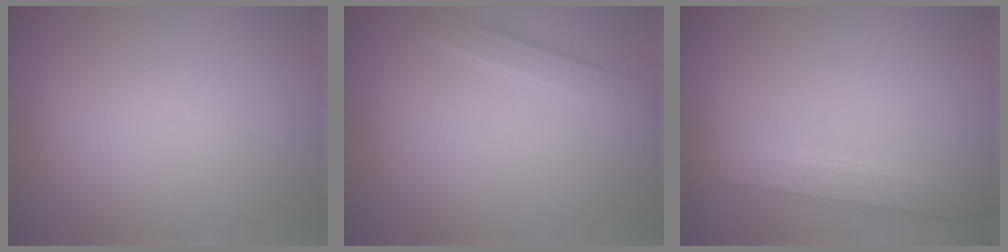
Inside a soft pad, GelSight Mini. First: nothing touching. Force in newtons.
{"total": 1.3, "press": 1.3, "slide": 0.1}
{"total": 2.6, "press": 2.6, "slide": 0.2}